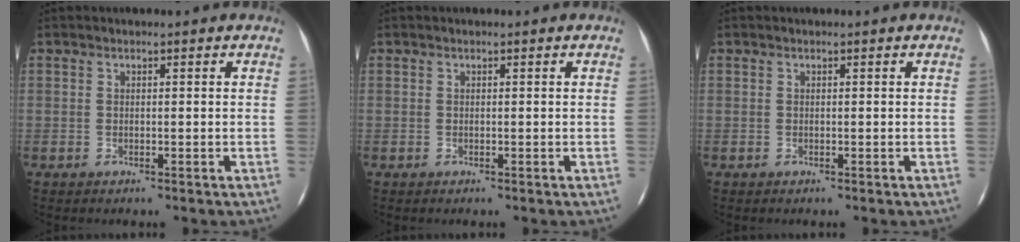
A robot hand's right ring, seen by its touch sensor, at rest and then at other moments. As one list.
[{"total": 0.0}, {"total": 0.0}]